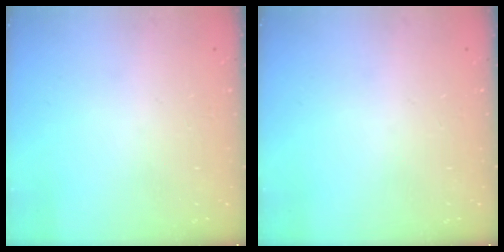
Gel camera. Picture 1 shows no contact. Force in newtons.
{"total": 0.0}